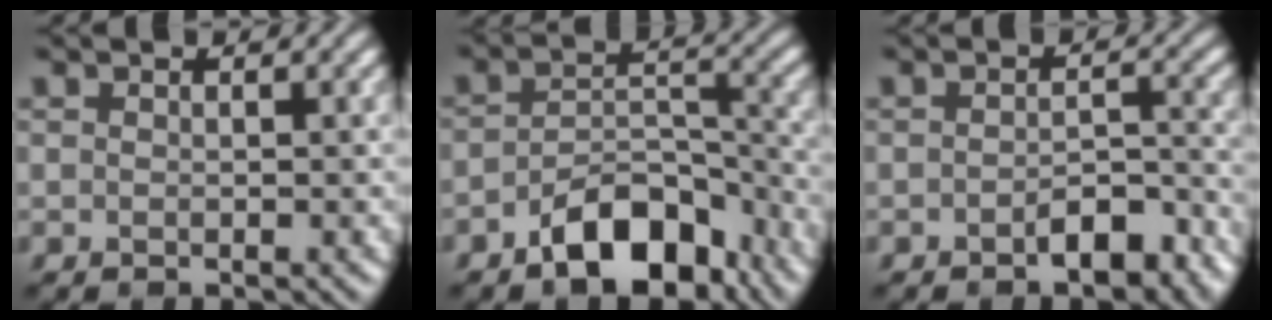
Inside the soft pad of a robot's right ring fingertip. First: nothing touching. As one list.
[{"total": 7.3, "force": [-4.7, 3.7, 4.2], "torque": [-0.062, -0.003, -0.080]}, {"total": 3.8, "force": [-2.3, 1.7, 2.4], "torque": [-0.035, 0.007, -0.032]}]